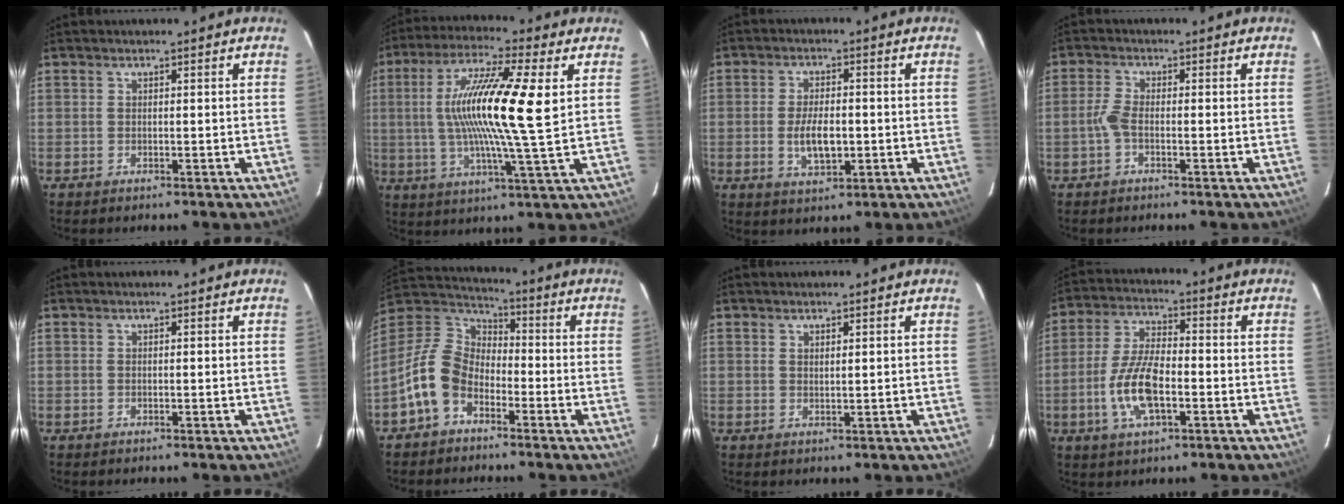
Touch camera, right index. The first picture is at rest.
{"total": 16.8, "force": [2.9, 0.8, 16.6], "torque": [-0.295, 0.005, 0.043]}
{"total": 6.7, "force": [-1.1, 3.1, 5.9], "torque": [-0.114, -0.005, -0.015]}
{"total": 2.6, "force": [-1.1, 0.8, 2.3], "torque": [-0.058, 0.005, -0.024]}
{"total": 0.0}
{"total": 11.2, "force": [-5.6, 7.5, 6.2], "torque": [-0.139, 0.019, -0.115]}
{"total": 1.0, "force": [0.8, 0.3, 0.6], "torque": [-0.011, 0.001, 0.014]}
{"total": 10.9, "force": [-3.3, 4.3, 9.4], "torque": [-0.198, 0.002, -0.063]}